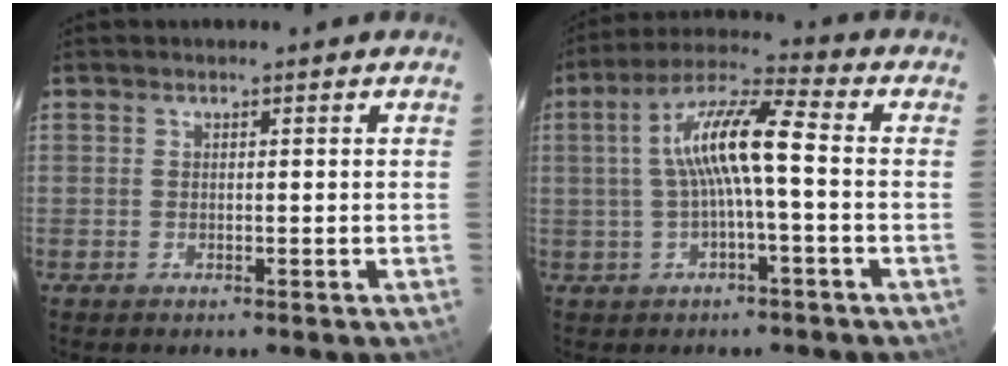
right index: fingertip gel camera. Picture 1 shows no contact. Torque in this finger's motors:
{"motor_torque": [0.91, -0.34, 0.92, 0.17]}